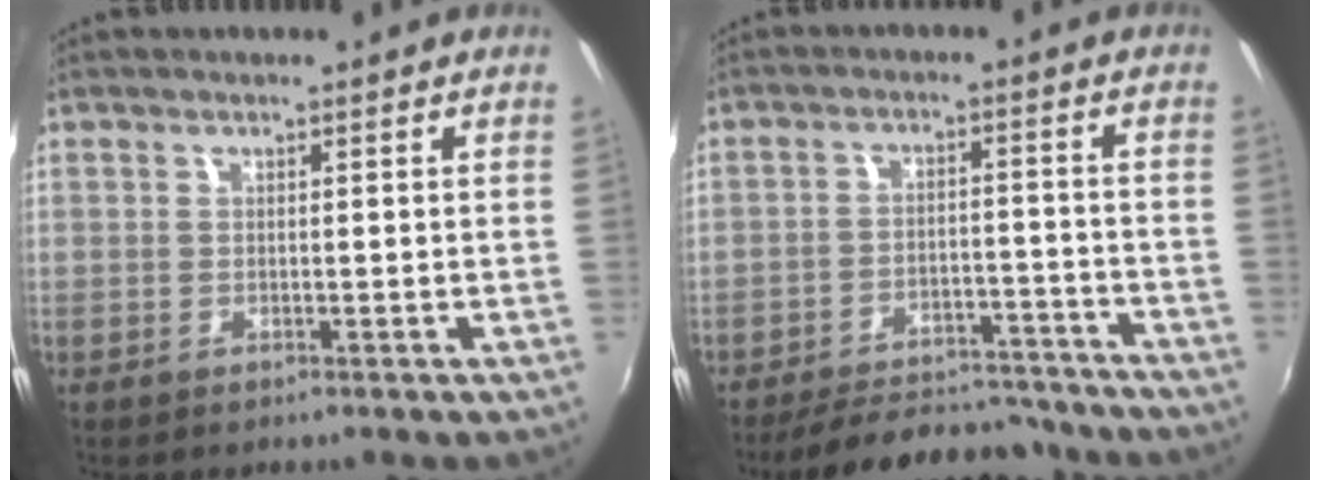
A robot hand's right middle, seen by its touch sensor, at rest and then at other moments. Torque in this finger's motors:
{"motor_torque": [0.97, -1.17, 0.41, 0.10]}